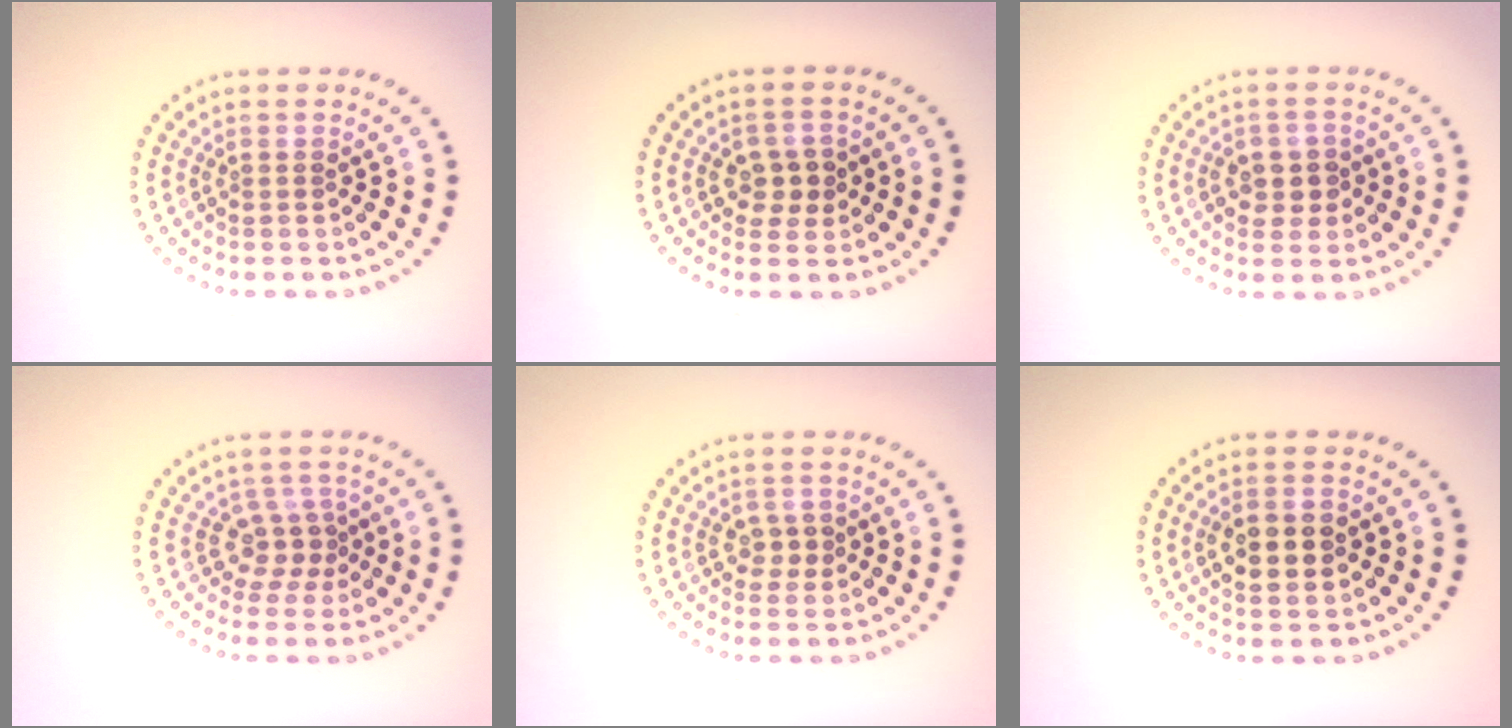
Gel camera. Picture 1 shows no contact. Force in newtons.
{"total": 2.4, "press": 2.3, "slide": 0.8}
{"total": 2.6, "press": 2.5, "slide": 0.3}
{"total": 2.5, "press": 1.8, "slide": 1.8}
{"total": 1.8, "press": 1.7, "slide": 0.5}
{"total": 4.2, "press": 4.2, "slide": 0.3}